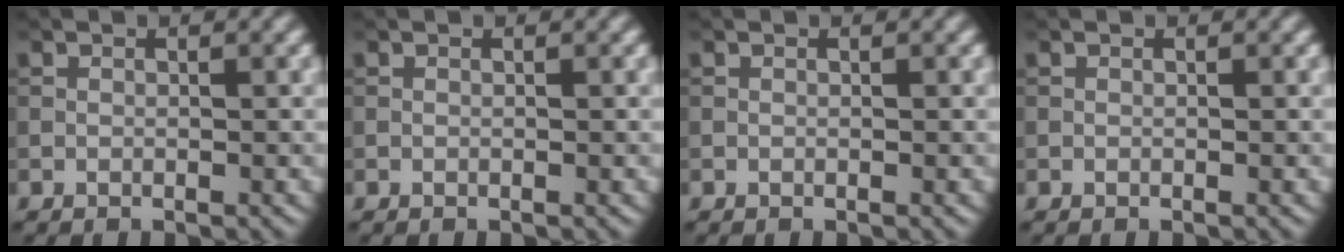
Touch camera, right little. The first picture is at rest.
{"total": 0.0}
{"total": 0.0}
{"total": 0.0}